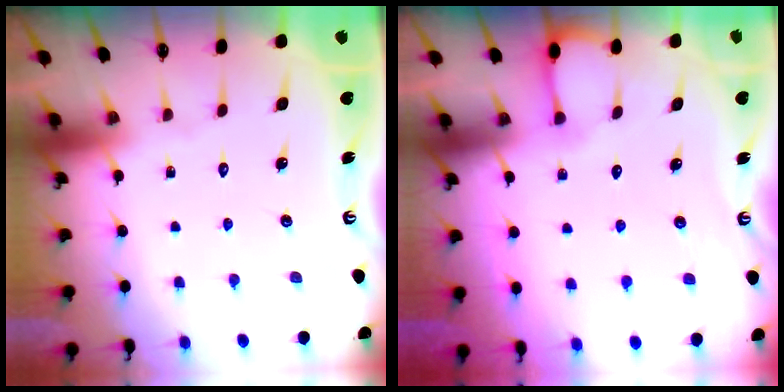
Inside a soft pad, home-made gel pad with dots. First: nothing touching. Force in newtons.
{"total": 2.5, "press": 2.5, "slide": 0.2}